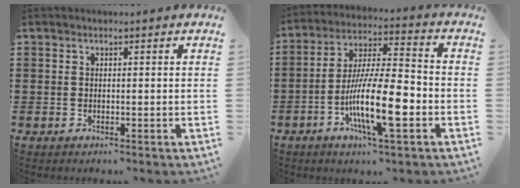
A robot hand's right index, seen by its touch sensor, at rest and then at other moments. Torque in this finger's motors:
{"motor_torque": [2.14, 0.00, 1.05, 0.21]}